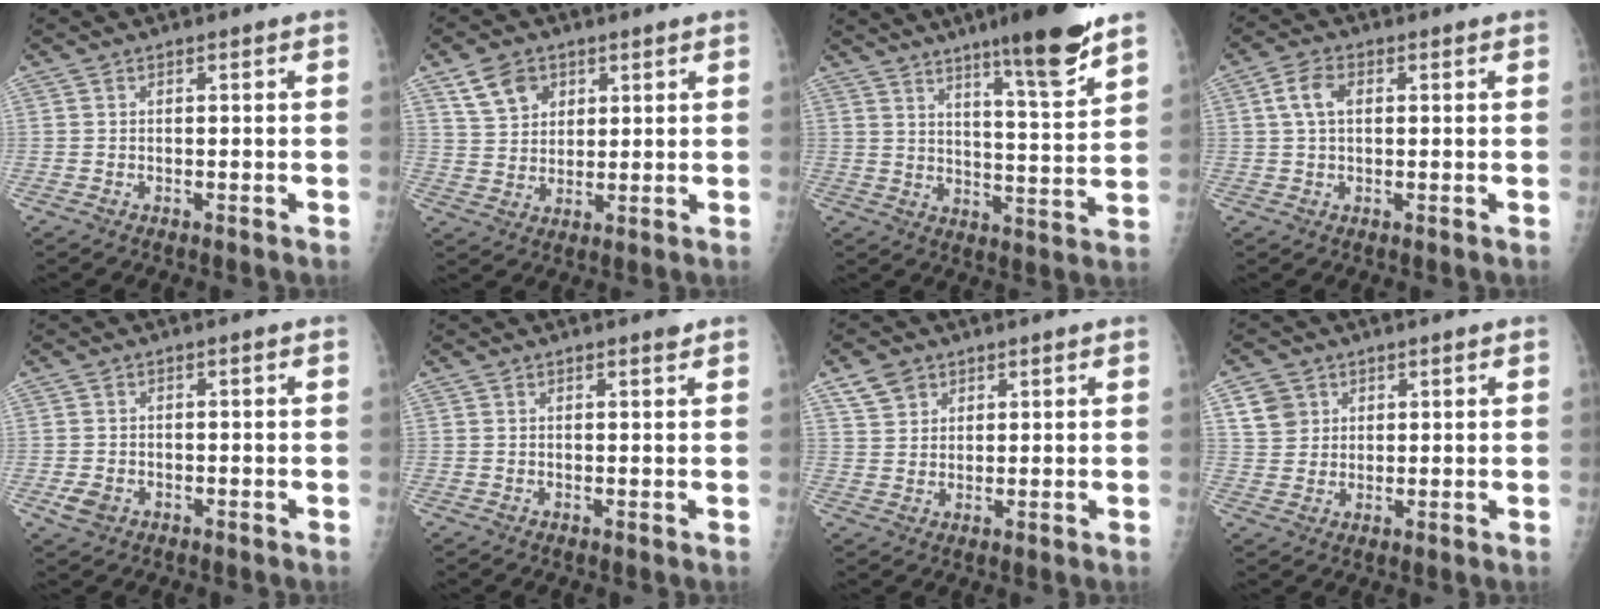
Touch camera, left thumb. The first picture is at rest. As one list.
[{"total": 7.3, "force": [3.9, 5.3, 3.2], "torque": [-0.037, -0.016, 0.075]}, {"total": 13.8, "force": [9.4, 1.2, 10.1], "torque": [-0.139, -0.059, 0.143]}, {"total": 4.8, "force": [1.0, 2.9, 3.6], "torque": [-0.073, 0.008, 0.017]}, {"total": 2.7, "force": [-1.0, 2.0, 1.5], "torque": [-0.026, 0.000, -0.014]}, {"total": 0.8, "force": [0.6, 0.0, 0.5], "torque": [-0.003, -0.004, 0.009]}, {"total": 4.6, "force": [2.8, 3.4, 1.5], "torque": [-0.015, -0.011, 0.056]}, {"total": 5.2, "force": [2.4, 4.4, 1.4], "torque": [-0.005, -0.010, 0.048]}]